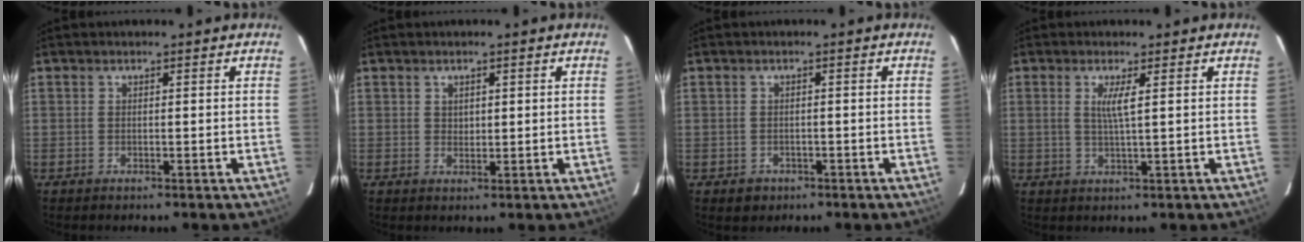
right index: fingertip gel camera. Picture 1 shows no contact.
{"total": 1.6, "force": [0.8, 1.3, 0.6], "torque": [-0.006, 0.004, 0.015]}
{"total": 2.6, "force": [-1.1, 2.3, 0.5], "torque": [-0.013, 0.002, -0.010]}
{"total": 3.0, "force": [0.9, -0.2, 2.9], "torque": [-0.057, -0.005, 0.017]}